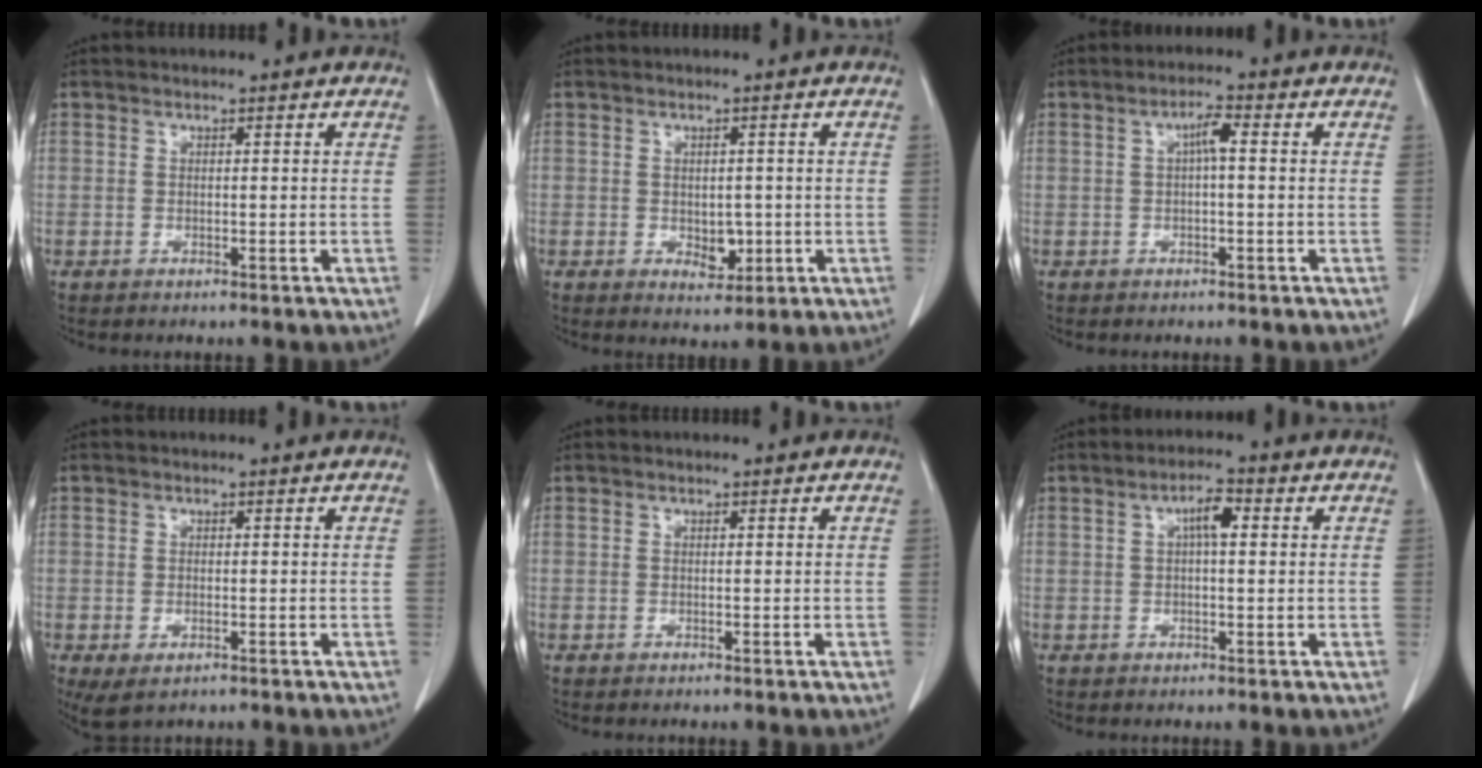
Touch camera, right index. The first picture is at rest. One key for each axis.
{"total": 3.2, "fx": -0.6, "fy": 2.1, "fz": 2.4, "tx": -0.030, "ty": -0.001, "tz": 0.001}
{"total": 2.7, "fx": 0.3, "fy": 0.4, "fz": 2.7, "tx": -0.048, "ty": 0.005, "tz": 0.005}
{"total": 3.9, "fx": -1.8, "fy": 1.9, "fz": 2.9, "tx": -0.059, "ty": -0.011, "tz": -0.023}
{"total": 0.0}
{"total": 3.6, "fx": 0.9, "fy": 0.9, "fz": 3.4, "tx": -0.060, "ty": 0.011, "tz": 0.012}